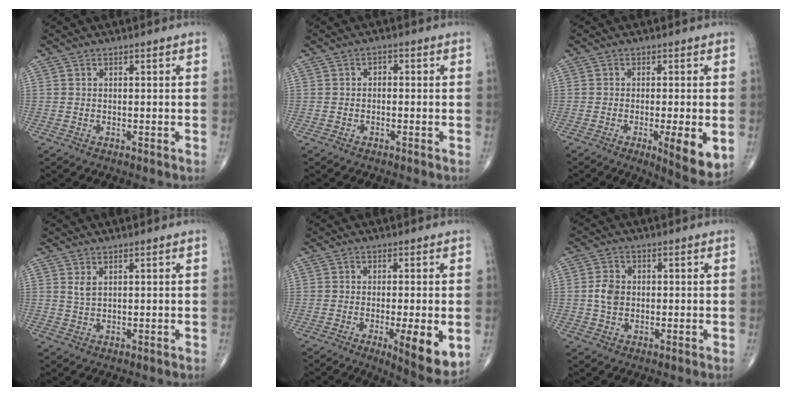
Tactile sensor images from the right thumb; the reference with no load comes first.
{"total": 1.3, "force": [-0.2, 1.0, 0.9], "torque": [-0.004, 0.006, -0.009]}
{"total": 8.0, "force": [-1.9, 1.7, 7.5], "torque": [-0.105, -0.019, -0.027]}
{"total": 1.8, "force": [1.0, 0.7, 1.3], "torque": [-0.026, -0.003, 0.025]}
{"total": 9.5, "force": [-2.3, 2.1, 8.9], "torque": [-0.123, -0.023, -0.031]}
{"total": 4.1, "force": [0.0, 3.2, 2.6], "torque": [-0.046, 0.004, -0.003]}